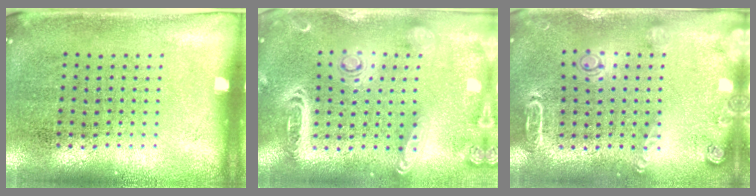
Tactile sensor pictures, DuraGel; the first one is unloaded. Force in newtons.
{"total": 2.8, "press": 2.4, "slide": 1.4}
{"total": 1.8, "press": 1.8, "slide": 0.3}